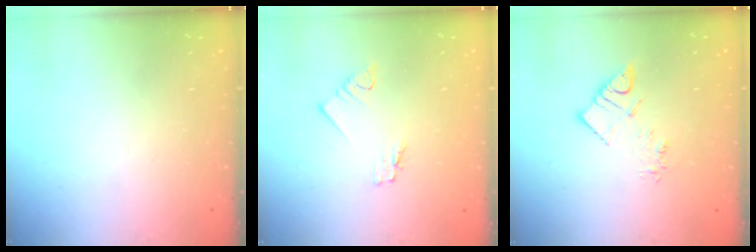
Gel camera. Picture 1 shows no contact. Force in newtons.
{"total": 1.8, "press": 1.7, "slide": 0.2}
{"total": 7.1, "press": 7.1, "slide": 0.6}